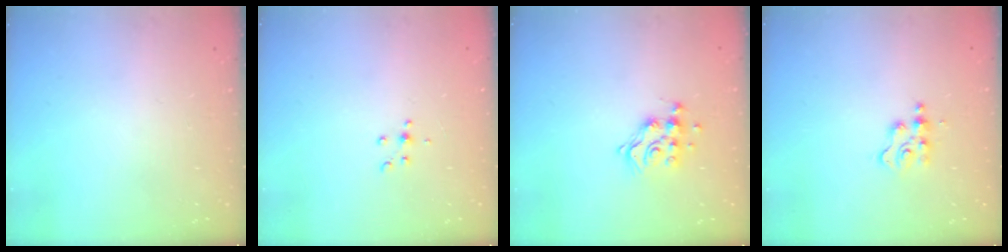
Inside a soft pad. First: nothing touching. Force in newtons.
{"total": 4.3, "press": 4.2, "slide": 1.0}
{"total": 11.2, "press": 11.1, "slide": 0.9}
{"total": 2.1, "press": 2.0, "slide": 0.4}